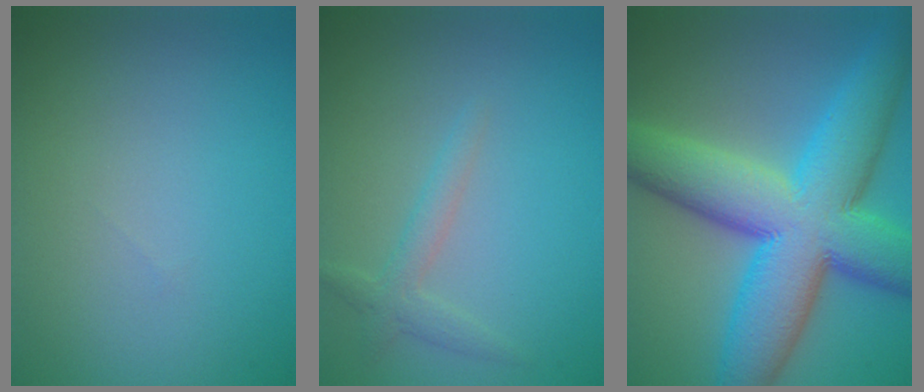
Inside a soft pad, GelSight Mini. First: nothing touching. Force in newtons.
{"total": 1.9, "press": 1.9, "slide": 0.1}
{"total": 13.6, "press": 13.6, "slide": 0.1}